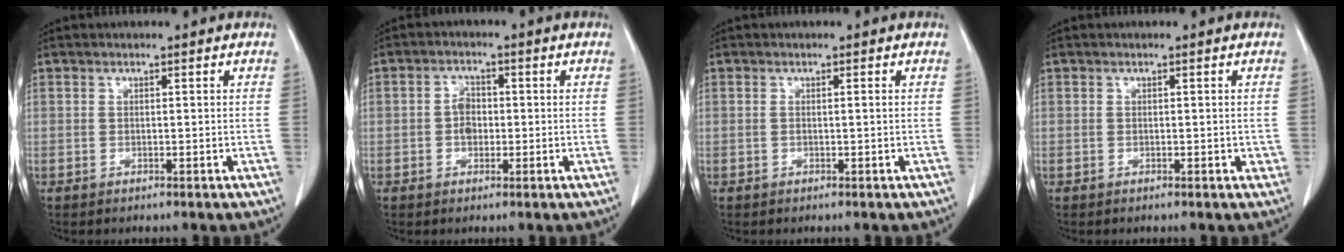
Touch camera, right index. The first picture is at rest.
{"total": 3.0, "force": [-0.4, 2.1, 2.1], "torque": [-0.036, 0.007, -0.010]}
{"total": 0.7, "force": [0.0, -0.1, 0.7], "torque": [-0.017, 0.001, 0.000]}
{"total": 0.9, "force": [-0.1, 0.5, 0.7], "torque": [-0.006, 0.000, 0.001]}